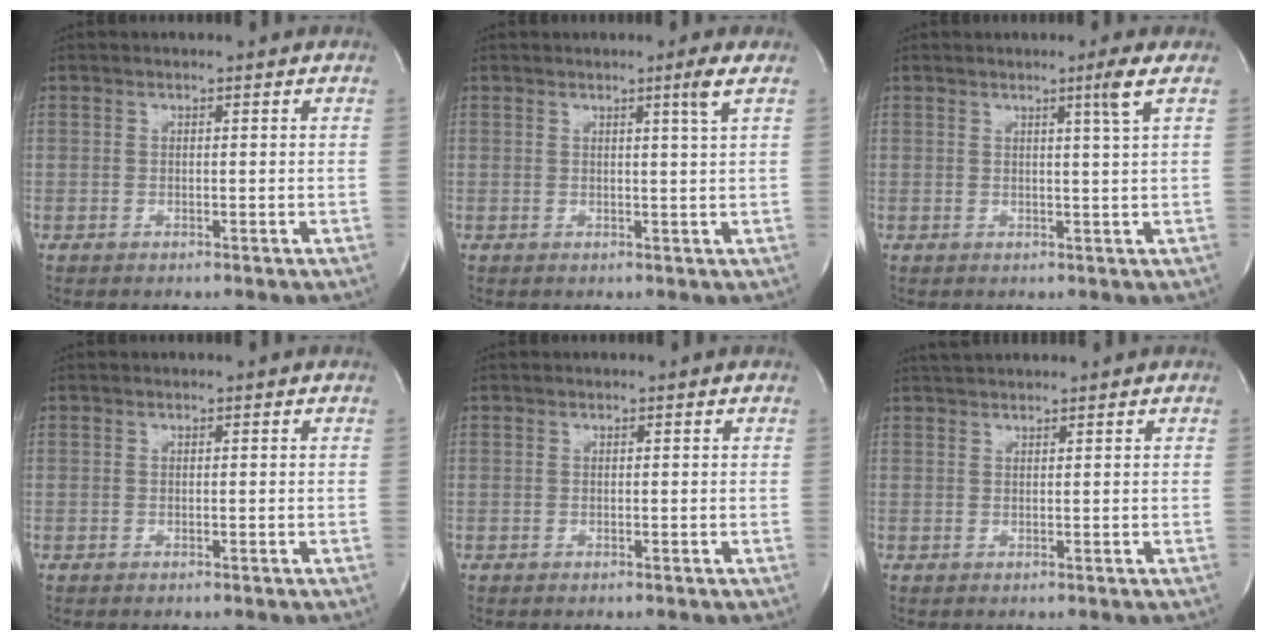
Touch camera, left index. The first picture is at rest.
{"total": 2.0, "force": [1.0, -0.9, 1.5], "torque": [-0.032, -0.012, 0.021]}
{"total": 2.5, "force": [1.2, -1.1, 1.9], "torque": [-0.039, -0.013, 0.026]}
{"total": 0.0}
{"total": 0.0}
{"total": 2.6, "force": [2.5, -0.1, 0.7], "torque": [-0.009, 0.022, 0.046]}